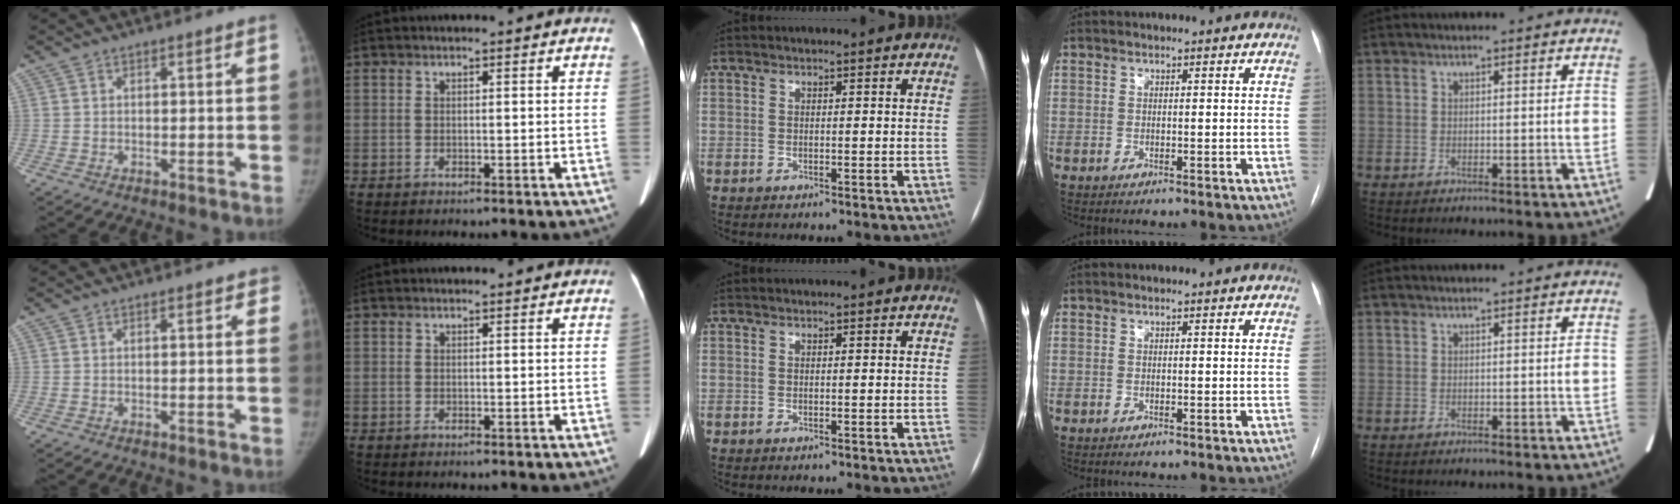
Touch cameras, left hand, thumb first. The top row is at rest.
{"thumb": {"total": 1.2, "force": [0.5, 0.7, 0.9], "torque": [0.005, 0.002, -0.001]}}